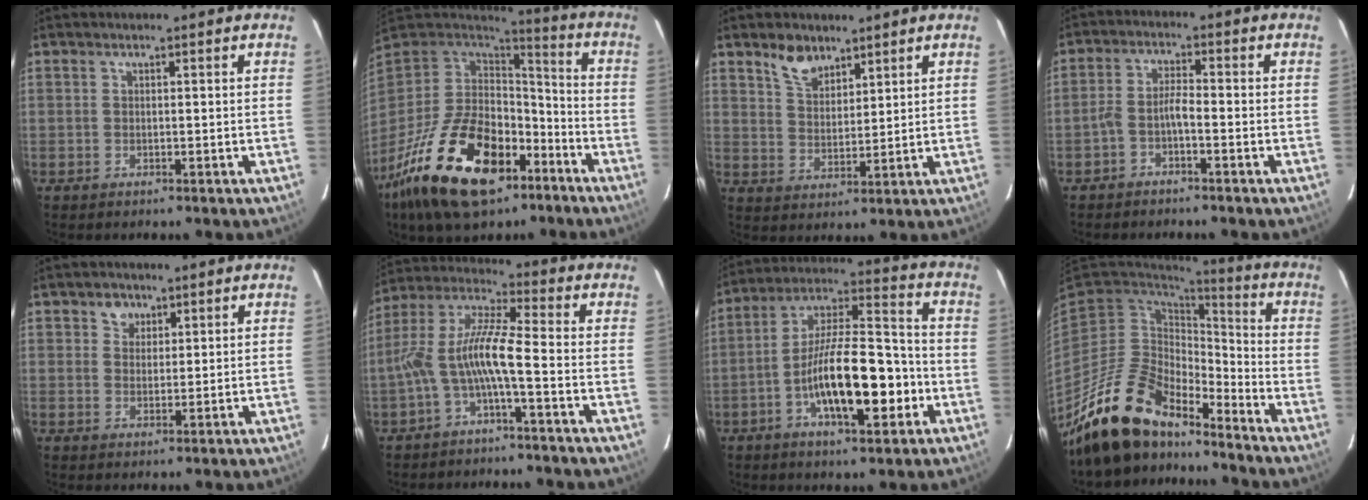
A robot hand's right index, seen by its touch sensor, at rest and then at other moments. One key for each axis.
{"total": 26.7, "fx": -14.2, "fy": 14.0, "fz": 17.7, "tx": -0.353, "ty": -0.026, "tz": -0.229}
{"total": 6.2, "fx": 4.6, "fy": 3.2, "fz": 2.8, "tx": -0.045, "ty": 0.007, "tz": 0.088}
{"total": 3.2, "fx": -2.0, "fy": 0.6, "fz": 2.4, "tx": -0.061, "ty": 0.013, "tz": -0.040}
{"total": 3.1, "fx": 1.7, "fy": 2.5, "fz": 0.5, "tx": 0.002, "ty": 0.009, "tz": 0.029}
{"total": 9.6, "fx": -3.3, "fy": 1.0, "fz": 9.0, "tx": -0.199, "ty": 0.015, "tz": -0.063}
{"total": 16.9, "fx": -5.5, "fy": 5.4, "fz": 15.1, "tx": -0.262, "ty": 0.006, "tz": -0.091}
{"total": 16.7, "fx": -14.1, "fy": 5.8, "fz": 6.9, "tx": -0.146, "ty": -0.005, "tz": -0.256}